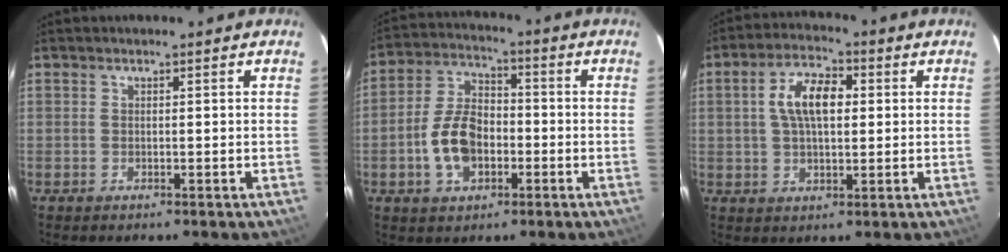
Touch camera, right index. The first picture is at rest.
{"total": 10.4, "force": [-2.9, 6.4, 7.6], "torque": [-0.155, 0.019, -0.047]}
{"total": 8.7, "force": [1.5, 4.4, 7.3], "torque": [-0.135, 0.019, 0.026]}